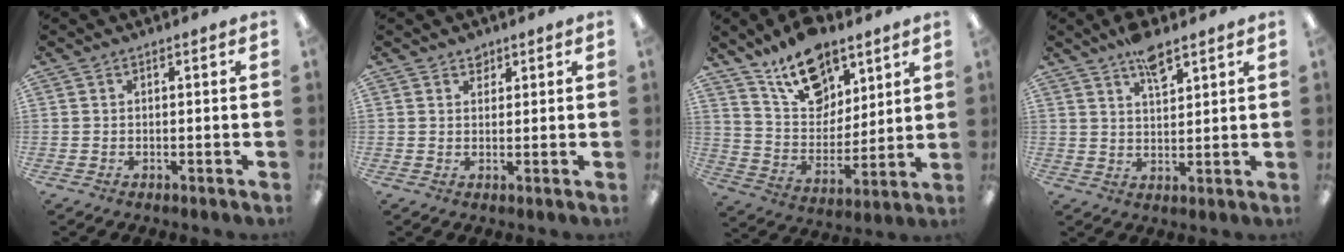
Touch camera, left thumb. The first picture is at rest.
{"total": 2.1, "force": [1.7, 1.2, 0.2], "torque": [0.011, -0.009, 0.029]}
{"total": 15.2, "force": [10.9, 8.5, 6.3], "torque": [-0.108, -0.062, 0.202]}
{"total": 6.9, "force": [5.0, 2.4, 4.1], "torque": [-0.069, -0.024, 0.086]}